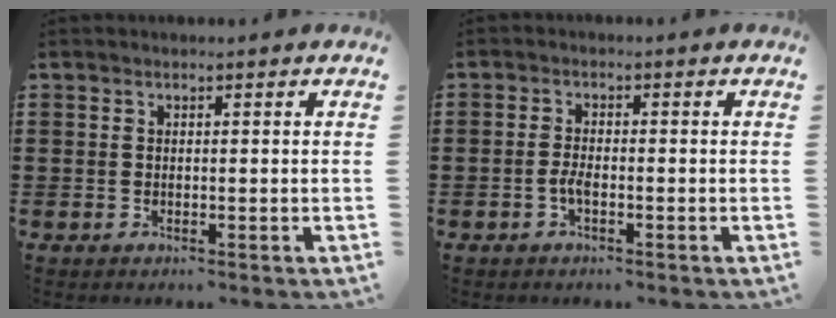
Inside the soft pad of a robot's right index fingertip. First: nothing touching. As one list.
[{"total": 2.1, "force": [-0.9, 0.4, 1.8], "torque": [-0.051, -0.009, -0.020]}]